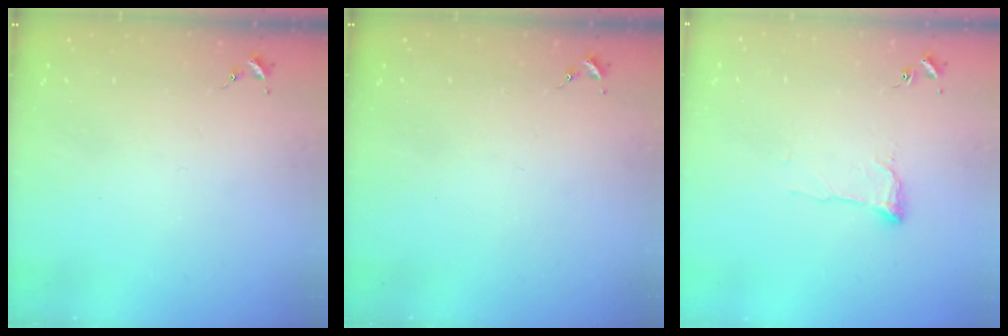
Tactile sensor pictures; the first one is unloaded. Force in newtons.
{"total": 0.0}
{"total": 7.1, "press": 7.1, "slide": 0.7}